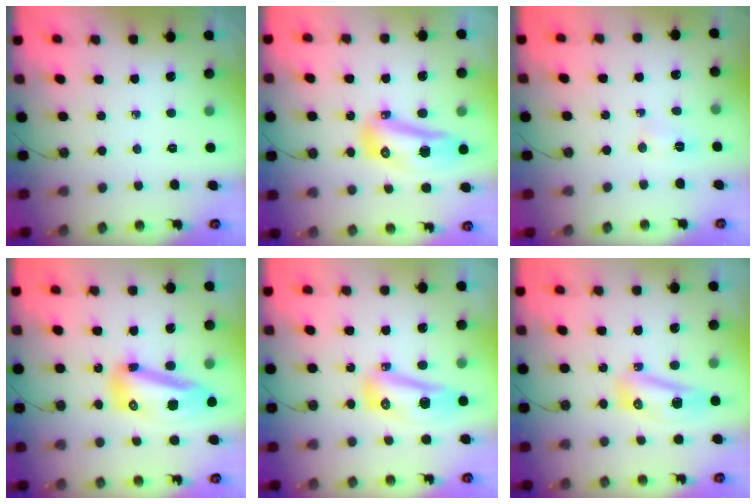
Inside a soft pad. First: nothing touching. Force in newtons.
{"total": 14.2, "press": 14.0, "slide": 2.6}
{"total": 6.7, "press": 2.3, "slide": 6.3}
{"total": 14.7, "press": 14.4, "slide": 3.3}
{"total": 10.9, "press": 10.8, "slide": 1.7}
{"total": 14.9, "press": 10.5, "slide": 10.6}